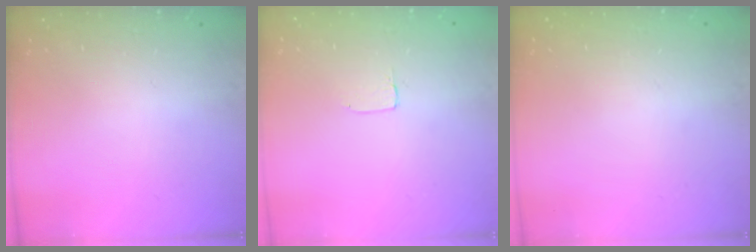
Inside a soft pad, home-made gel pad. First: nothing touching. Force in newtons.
{"total": 1.2, "press": 1.2, "slide": 0.0}
{"total": 0.0}